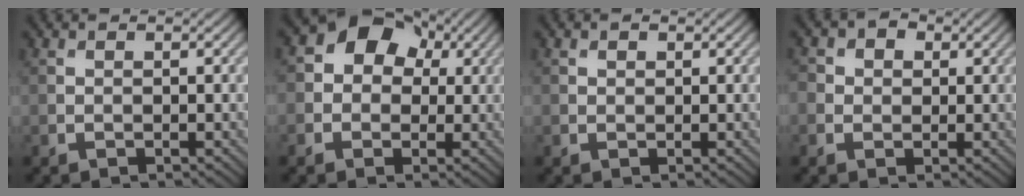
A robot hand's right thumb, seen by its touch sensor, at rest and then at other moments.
{"total": 6.9, "force": [1.5, 5.7, 3.6], "torque": [-0.056, 0.012, -0.002]}
{"total": 0.7, "force": [0.4, 0.5, 0.2], "torque": [-0.004, -0.003, 0.006]}
{"total": 3.7, "force": [0.9, 3.2, 1.6], "torque": [-0.037, 0.006, -0.003]}